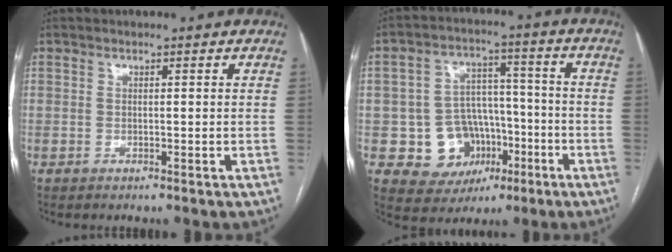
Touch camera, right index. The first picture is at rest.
{"total": 11.1, "force": [-3.4, 9.6, 4.3], "torque": [-0.060, 0.033, -0.037]}